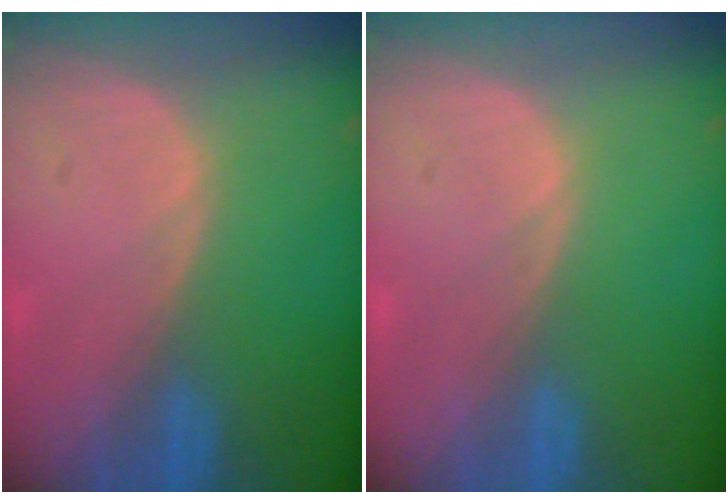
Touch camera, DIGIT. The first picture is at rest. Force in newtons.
{"total": 0.0}